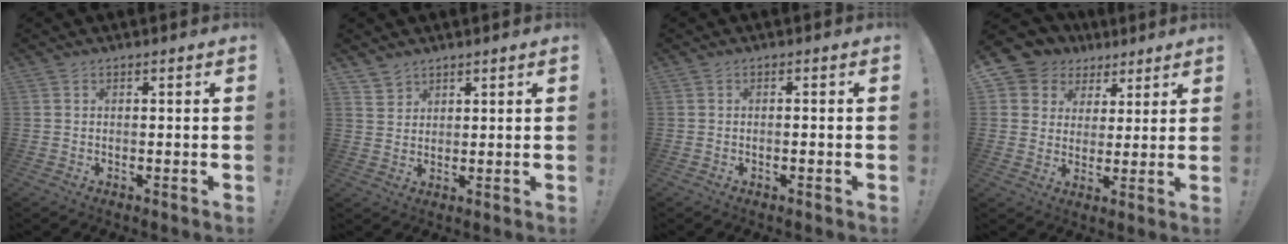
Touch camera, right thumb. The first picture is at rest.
{"total": 3.2, "force": [2.7, 1.7, 0.3], "torque": [-0.007, -0.018, 0.052]}
{"total": 1.0, "force": [-0.7, 0.0, 0.7], "torque": [-0.018, 0.002, -0.012]}
{"total": 7.9, "force": [3.8, 6.7, 1.7], "torque": [-0.034, -0.024, 0.080]}